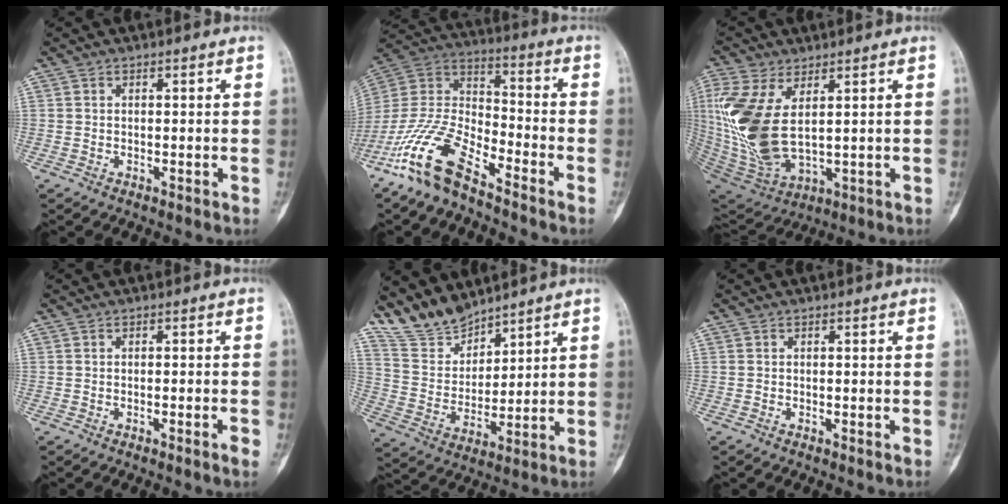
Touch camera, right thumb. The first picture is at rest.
{"total": 15.5, "force": [-11.0, 5.3, 9.5], "torque": [-0.189, 0.068, -0.221]}
{"total": 16.9, "force": [3.1, 8.8, 14.1], "torque": [-0.323, -0.020, 0.076]}
{"total": 1.7, "force": [-0.9, 0.0, 1.4], "torque": [-0.025, -0.001, -0.014]}
{"total": 9.5, "force": [8.8, 3.3, 1.5], "torque": [-0.017, -0.054, 0.190]}
{"total": 0.0}